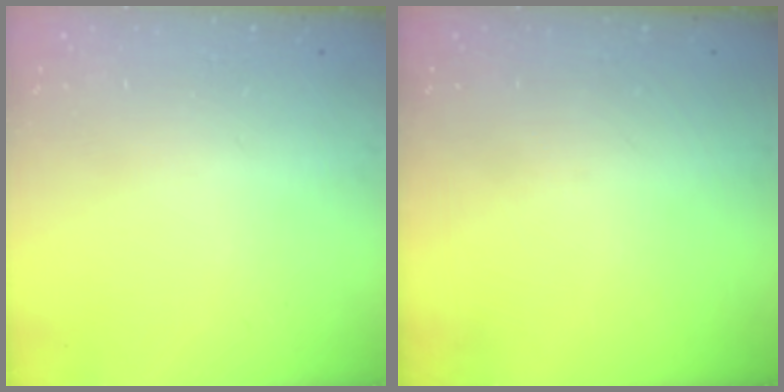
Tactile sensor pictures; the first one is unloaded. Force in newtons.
{"total": 0.0}